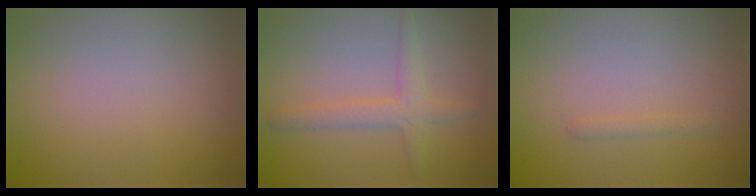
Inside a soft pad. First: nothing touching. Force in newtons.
{"total": 2.6, "press": 2.6, "slide": 0.1}
{"total": 0.7, "press": 0.7, "slide": 0.0}